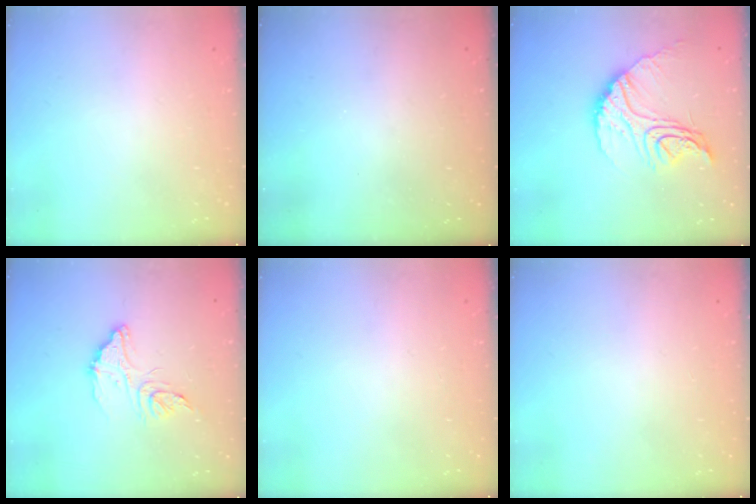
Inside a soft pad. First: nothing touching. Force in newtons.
{"total": 3.1, "press": 3.1, "slide": 0.1}
{"total": 16.2, "press": 16.2, "slide": 1.2}
{"total": 13.1, "press": 13.1, "slide": 0.5}
{"total": 0.0}
{"total": 0.0}